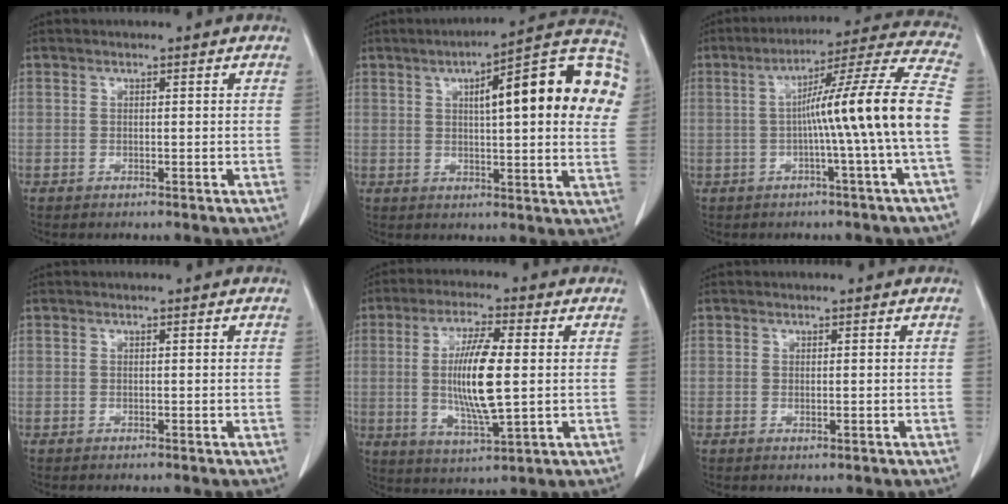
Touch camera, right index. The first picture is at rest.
{"total": 19.7, "force": [5.1, 3.7, 18.6], "torque": [-0.238, 0.038, 0.057]}
{"total": 16.0, "force": [-1.8, -2.3, 15.7], "torque": [-0.226, 0.018, -0.036]}
{"total": 0.0}
{"total": 11.6, "force": [0.4, 1.5, 11.5], "torque": [-0.225, -0.013, 0.008]}
{"total": 1.1, "force": [-0.3, 0.2, 1.0], "torque": [-0.017, -0.004, -0.002]}